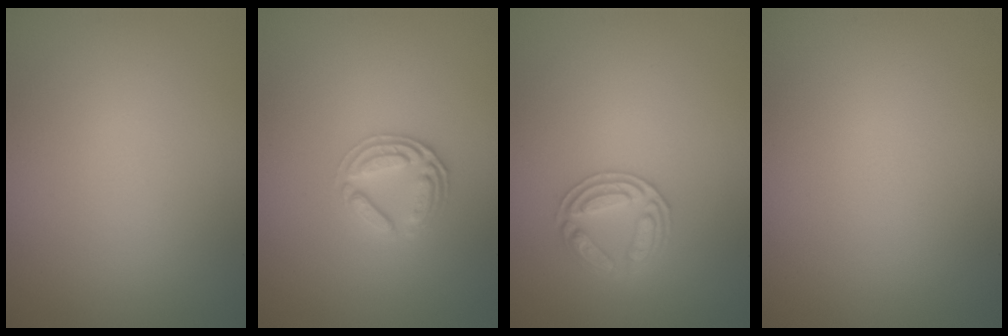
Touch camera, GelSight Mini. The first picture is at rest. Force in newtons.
{"total": 2.6, "press": 2.5, "slide": 0.7}
{"total": 2.7, "press": 2.7, "slide": 0.4}
{"total": 0.0}